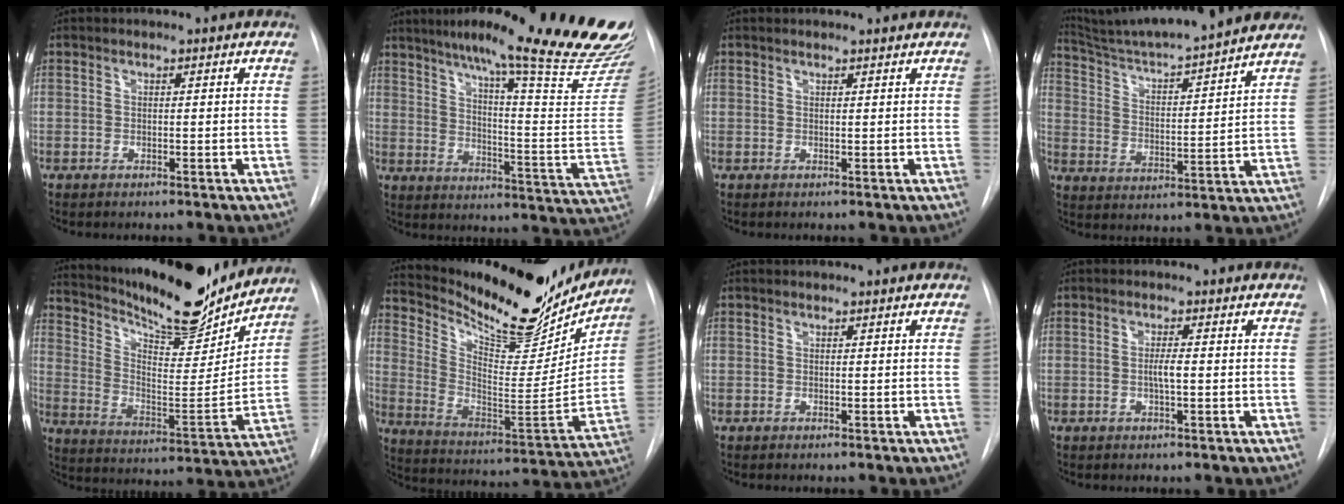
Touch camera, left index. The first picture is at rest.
{"total": 29.9, "force": [24.3, 1.3, 17.4], "torque": [-0.212, -0.078, 0.311]}
{"total": 2.4, "force": [2.4, 0.0, 0.3], "torque": [-0.010, 0.009, 0.025]}
{"total": 20.7, "force": [18.8, 0.2, 8.7], "torque": [-0.146, -0.002, 0.283]}
{"total": 23.5, "force": [20.4, 5.4, 10.3], "torque": [-0.187, -0.018, 0.303]}
{"total": 25.5, "force": [22.4, 6.8, 10.2], "torque": [-0.178, -0.046, 0.330]}
{"total": 0.0}
{"total": 1.9, "force": [-0.1, 0.1, 1.9], "torque": [-0.036, 0.000, -0.003]}